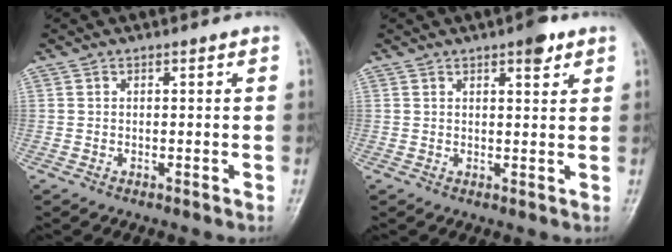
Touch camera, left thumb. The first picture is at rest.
{"total": 3.8, "force": [2.3, 1.3, 2.7], "torque": [-0.028, -0.010, 0.029]}